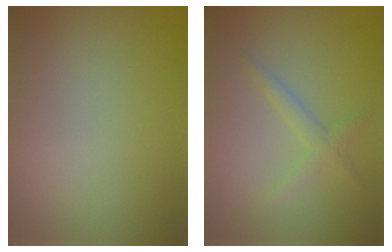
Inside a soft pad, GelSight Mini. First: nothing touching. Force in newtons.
{"total": 1.9, "press": 1.9, "slide": 0.0}